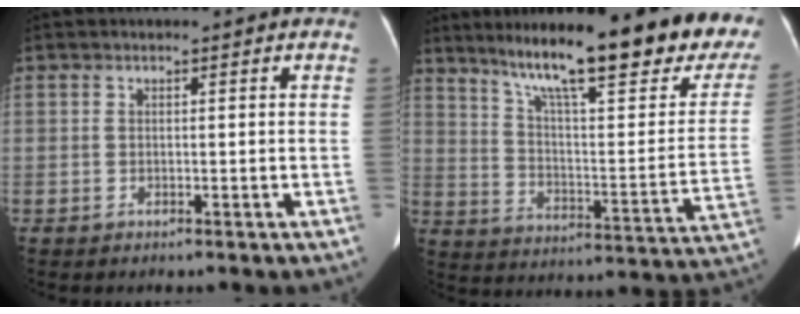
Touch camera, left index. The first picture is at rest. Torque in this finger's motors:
{"motor_torque": [0.59, -1.55, 0.22, 0.04]}